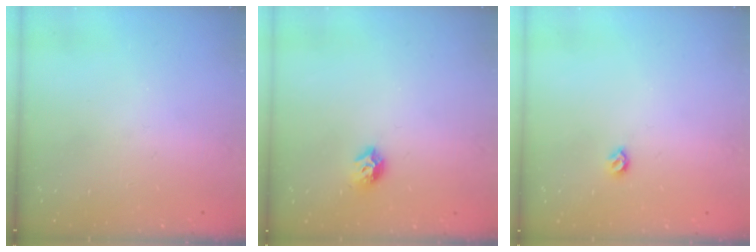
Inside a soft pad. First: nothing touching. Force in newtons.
{"total": 8.2, "press": 8.2, "slide": 0.7}
{"total": 4.9, "press": 4.8, "slide": 0.8}